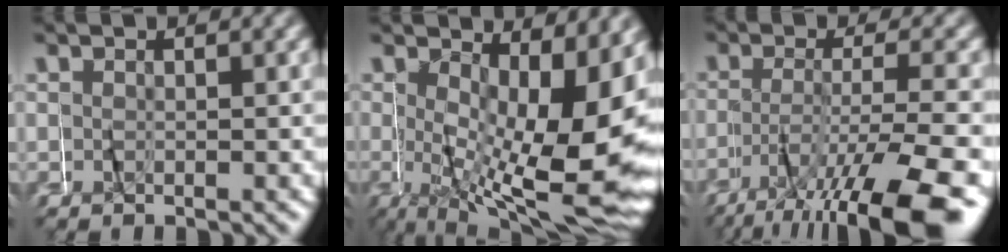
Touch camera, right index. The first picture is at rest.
{"total": 12.8, "force": [-1.5, 4.5, 11.8], "torque": [-0.151, -0.017, -0.014]}
{"total": 8.9, "force": [-5.1, 1.9, 7.0], "torque": [-0.118, -0.015, -0.077]}